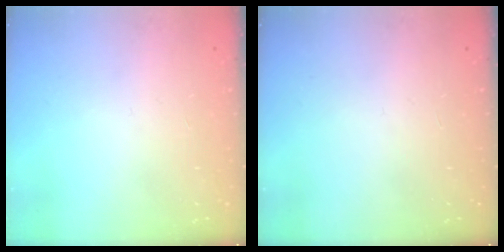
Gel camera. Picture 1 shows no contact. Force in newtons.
{"total": 0.0}